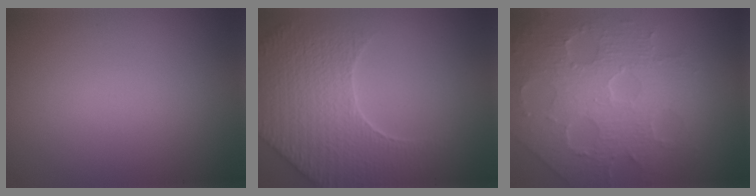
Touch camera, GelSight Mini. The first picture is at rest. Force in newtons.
{"total": 7.2, "press": 5.6, "slide": 4.6}
{"total": 7.9, "press": 5.5, "slide": 5.7}